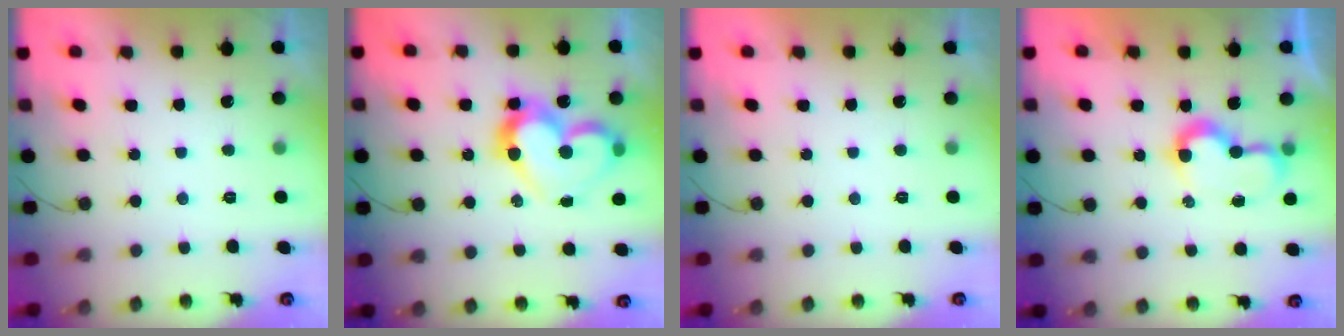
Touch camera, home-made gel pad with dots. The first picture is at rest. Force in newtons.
{"total": 16.1, "press": 15.9, "slide": 2.4}
{"total": 1.7, "press": 1.6, "slide": 0.0}
{"total": 7.6, "press": 7.6, "slide": 0.5}